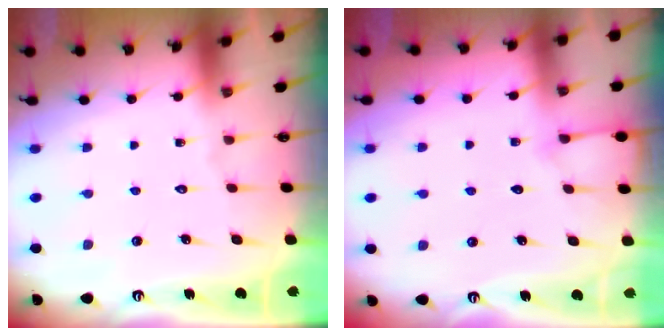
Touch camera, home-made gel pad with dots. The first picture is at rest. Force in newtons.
{"total": 5.7, "press": 5.6, "slide": 0.7}